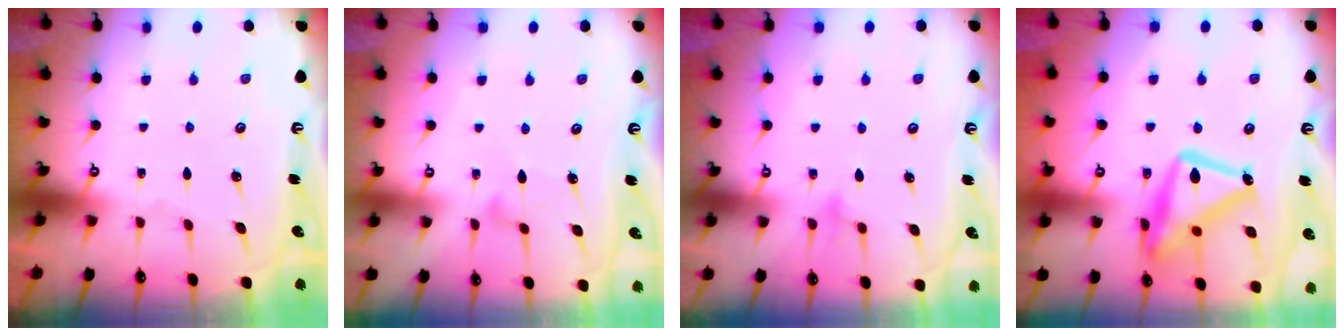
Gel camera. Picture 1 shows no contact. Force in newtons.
{"total": 5.2, "press": 5.2, "slide": 0.2}
{"total": 8.2, "press": 8.2, "slide": 0.8}
{"total": 20.7, "press": 20.6, "slide": 1.3}